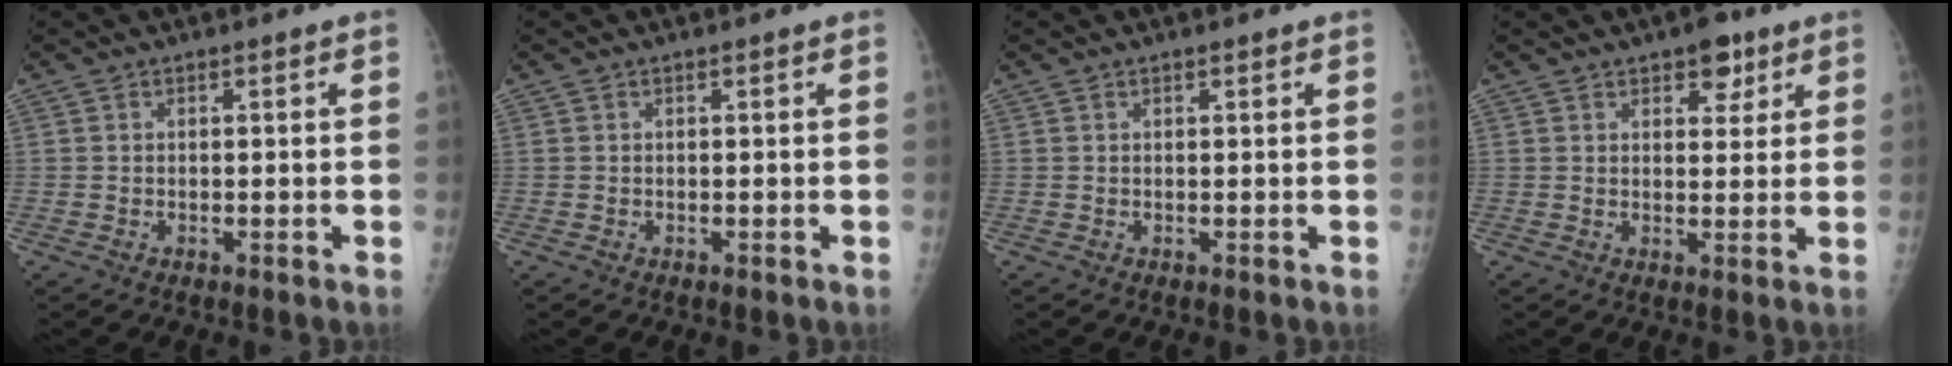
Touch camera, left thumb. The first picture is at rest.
{"total": 0.0}
{"total": 0.6, "force": [0.5, 0.2, 0.3], "torque": [-0.005, -0.002, 0.006]}
{"total": 5.7, "force": [3.4, 3.0, 3.3], "torque": [-0.017, -0.014, 0.044]}